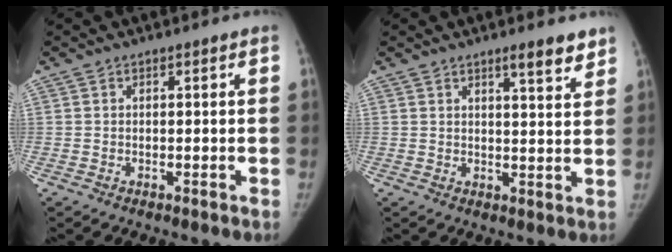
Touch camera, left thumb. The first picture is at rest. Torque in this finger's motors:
{"motor_torque": [0.03, -0.10, 0.51, -0.36, 0.09]}